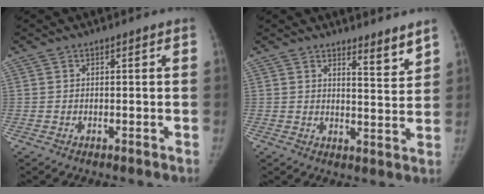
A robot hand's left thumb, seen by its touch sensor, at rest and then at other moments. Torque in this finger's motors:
{"motor_torque": [-0.04, -0.04, 0.42, -0.21, 0.00]}